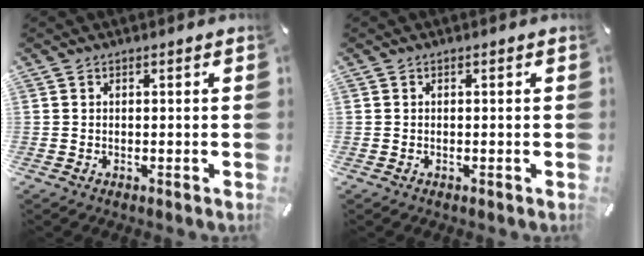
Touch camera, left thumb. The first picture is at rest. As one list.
[{"total": 0.0}]